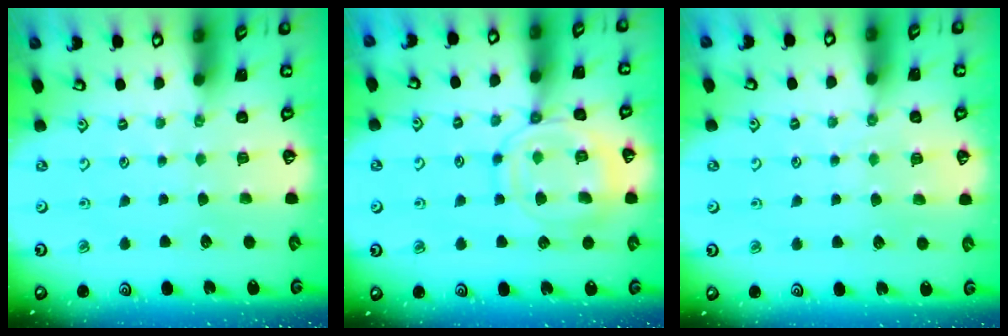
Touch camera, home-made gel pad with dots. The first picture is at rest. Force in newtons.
{"total": 13.9, "press": 13.9, "slide": 1.2}
{"total": 3.8, "press": 3.8, "slide": 0.5}